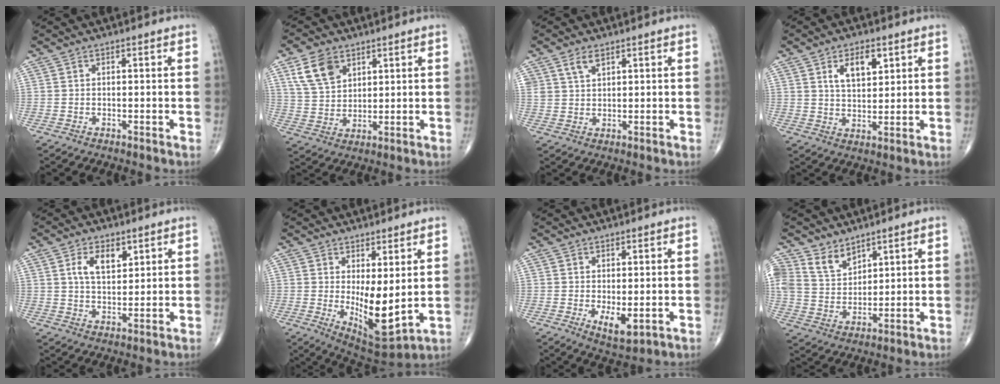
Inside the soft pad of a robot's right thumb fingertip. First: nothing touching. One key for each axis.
{"total": 8.4, "fx": 4.4, "fy": 5.4, "fz": 4.6, "tx": -0.072, "ty": -0.016, "tz": 0.091}
{"total": 3.2, "fx": 2.0, "fy": 1.6, "fz": 1.7, "tx": -0.028, "ty": -0.010, "tz": 0.044}
{"total": 6.9, "fx": 3.2, "fy": 3.6, "fz": 5.0, "tx": -0.069, "ty": -0.020, "tz": 0.057}
{"total": 6.3, "fx": 2.8, "fy": 3.4, "fz": 4.5, "tx": -0.066, "ty": -0.015, "tz": 0.052}
{"total": 10.2, "fx": 0.7, "fy": 3.8, "fz": 9.5, "tx": -0.141, "ty": -0.033, "tz": 0.028}
{"total": 4.7, "fx": -0.7, "fy": 2.1, "fz": 4.2, "tx": -0.062, "ty": -0.015, "tz": -0.001}
{"total": 7.0, "fx": 5.2, "fy": 4.3, "fz": 1.9, "tx": -0.015, "ty": -0.038, "tz": 0.113}